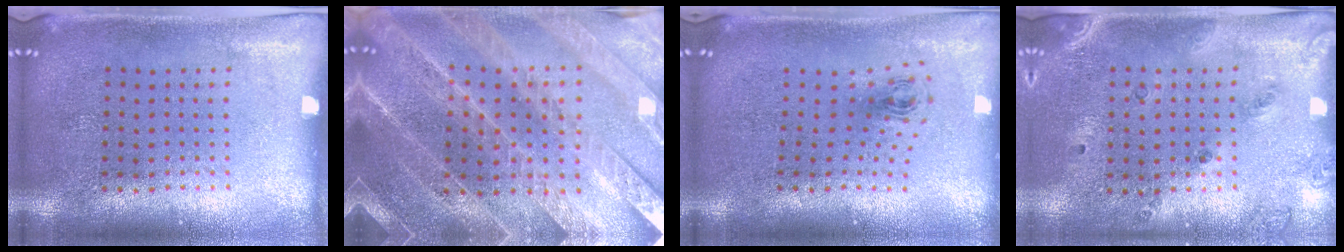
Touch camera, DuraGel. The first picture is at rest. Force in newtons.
{"total": 3.1, "press": 3.0, "slide": 0.7}
{"total": 0.9, "press": 0.4, "slide": 0.8}
{"total": 1.5, "press": 1.2, "slide": 0.9}